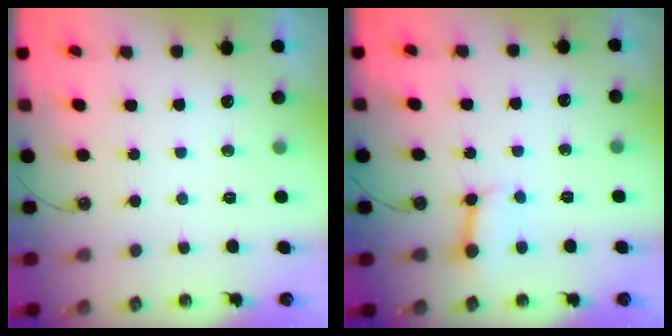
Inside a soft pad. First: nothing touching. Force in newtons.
{"total": 4.1, "press": 4.1, "slide": 0.5}